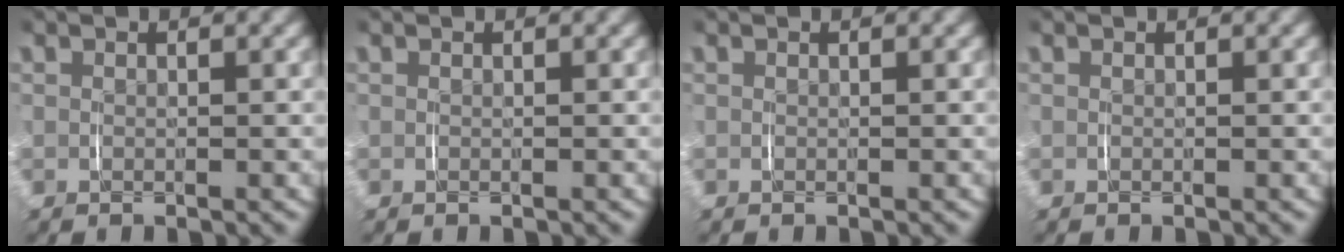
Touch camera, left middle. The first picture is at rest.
{"total": 0.0}
{"total": 0.0}
{"total": 0.0}